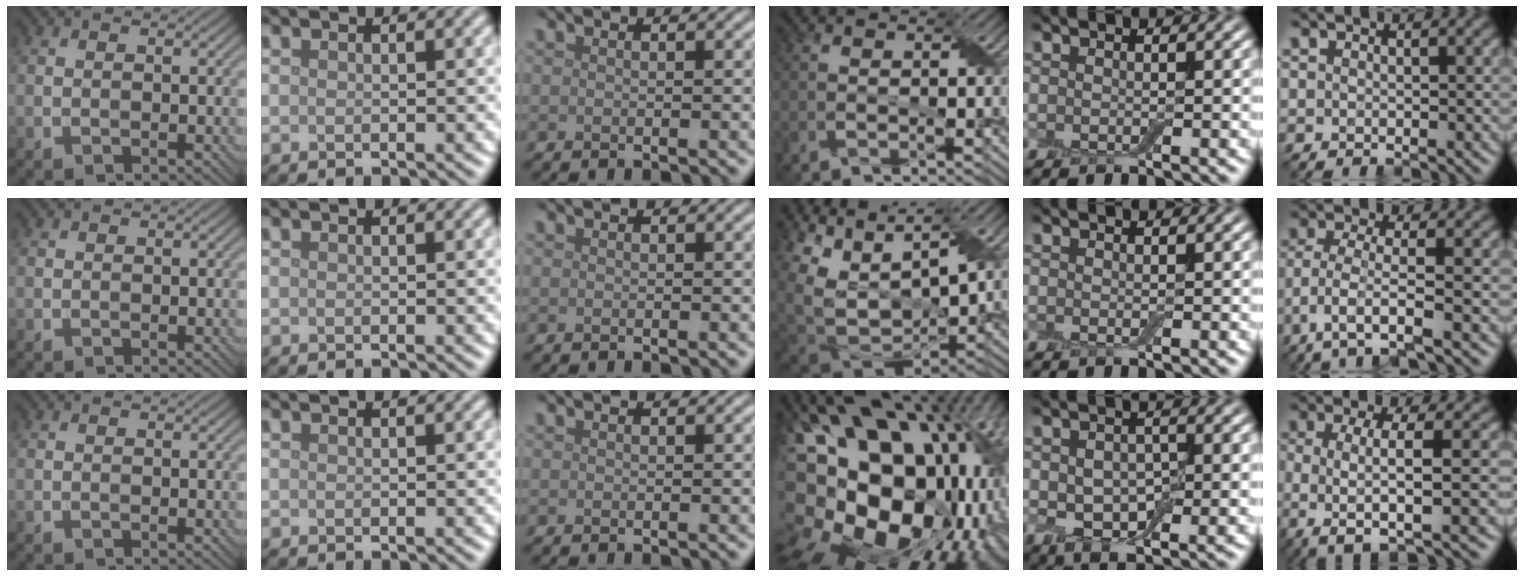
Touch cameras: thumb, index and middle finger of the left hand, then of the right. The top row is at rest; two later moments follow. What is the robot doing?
{"motion": "peel", "object": "bubble wrap"}